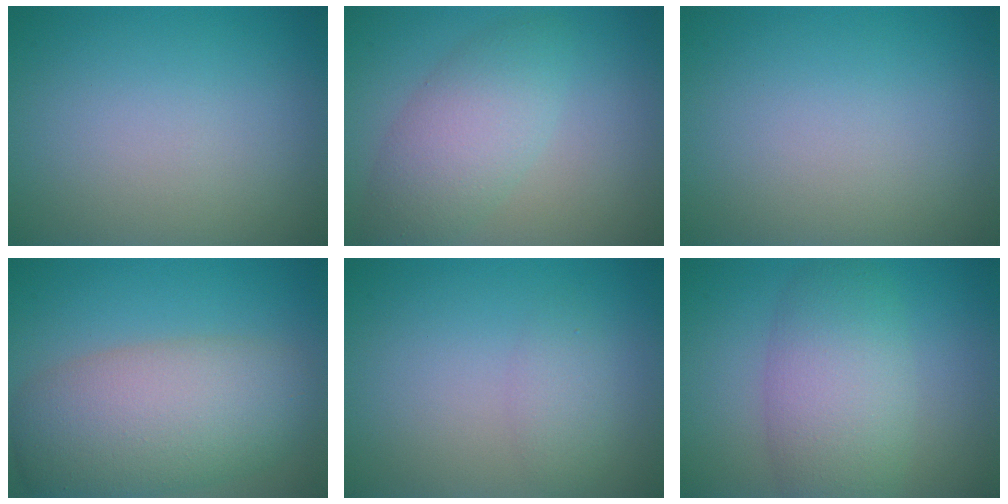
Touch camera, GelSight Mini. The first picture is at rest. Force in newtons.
{"total": 4.5, "press": 4.5, "slide": 0.0}
{"total": 0.0}
{"total": 8.9, "press": 8.9, "slide": 0.2}
{"total": 1.5, "press": 1.5, "slide": 0.1}
{"total": 6.2, "press": 6.2, "slide": 0.3}